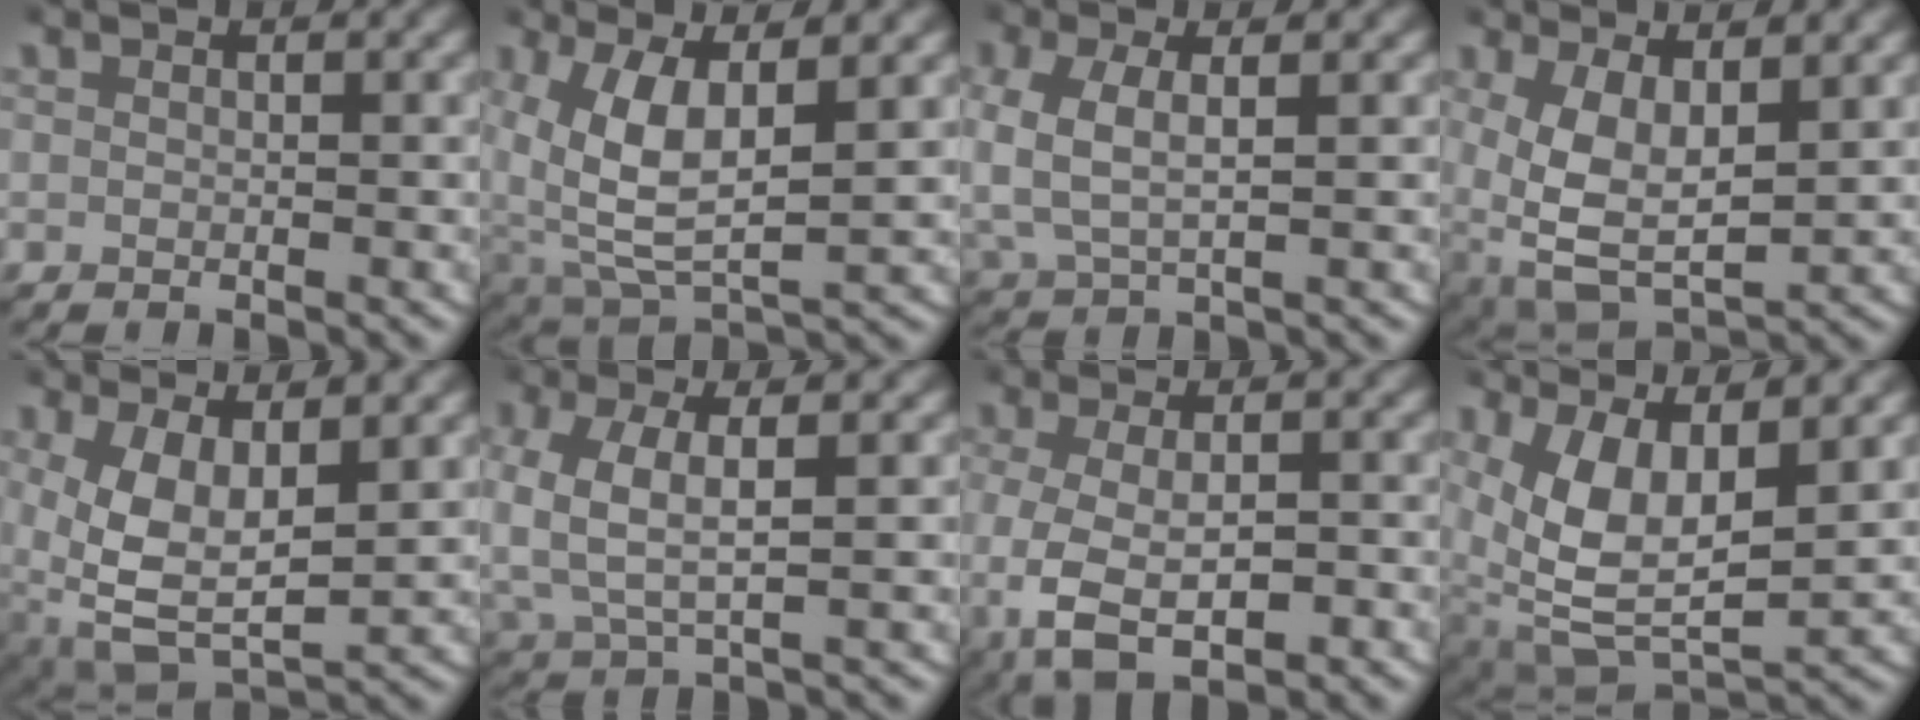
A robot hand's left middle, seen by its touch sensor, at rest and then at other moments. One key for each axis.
{"total": 7.1, "fx": 1.4, "fy": 3.8, "fz": 5.8, "tx": -0.132, "ty": -0.019, "tz": 0.039}
{"total": 3.8, "fx": 0.5, "fy": 2.4, "fz": 2.9, "tx": -0.081, "ty": -0.006, "tz": 0.015}
{"total": 6.9, "fx": -0.8, "fy": 4.6, "fz": 5.1, "tx": -0.127, "ty": -0.051, "tz": 0.012}
{"total": 7.8, "fx": -0.8, "fy": 5.1, "fz": 5.7, "tx": -0.139, "ty": -0.052, "tz": 0.010}
{"total": 4.1, "fx": 0.4, "fy": 2.4, "fz": 3.3, "tx": -0.085, "ty": -0.006, "tz": 0.012}
{"total": 6.8, "fx": -1.7, "fy": 3.6, "fz": 5.5, "tx": -0.126, "ty": -0.018, "tz": -0.008}
{"total": 8.3, "fx": 0.3, "fy": 5.1, "fz": 6.5, "tx": -0.147, "ty": -0.040, "tz": 0.025}